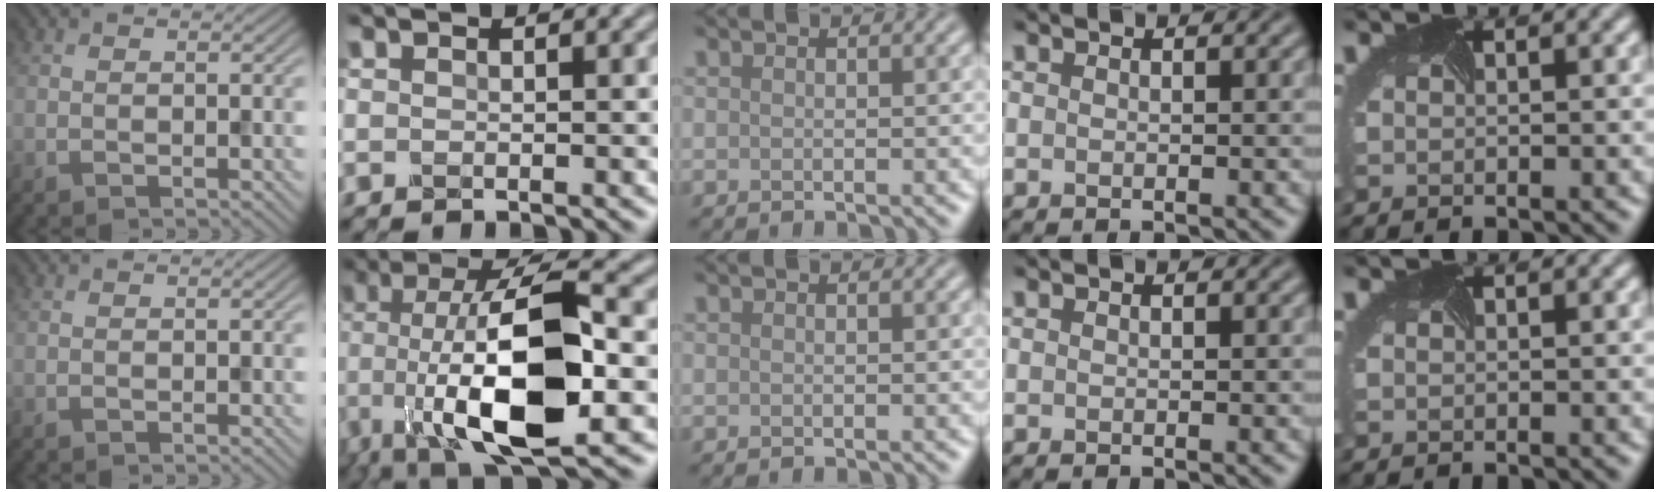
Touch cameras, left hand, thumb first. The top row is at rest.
{"index": {"total": 14.4, "force": [-2.6, 5.5, 13.1], "torque": [-0.237, 0.009, -0.051]}}